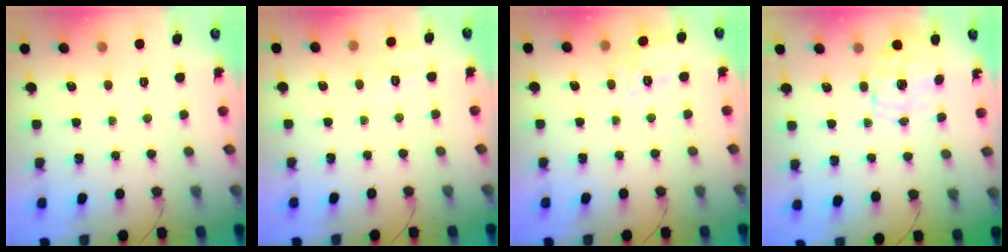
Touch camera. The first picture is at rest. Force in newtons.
{"total": 8.7, "press": 8.5, "slide": 1.9}
{"total": 12.1, "press": 12.0, "slide": 0.8}
{"total": 1.6, "press": 1.4, "slide": 0.8}